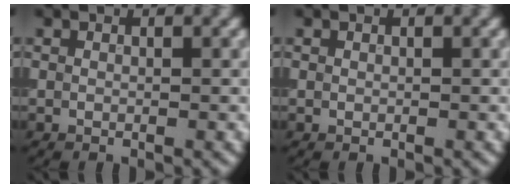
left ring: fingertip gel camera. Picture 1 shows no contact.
{"total": 0.0}